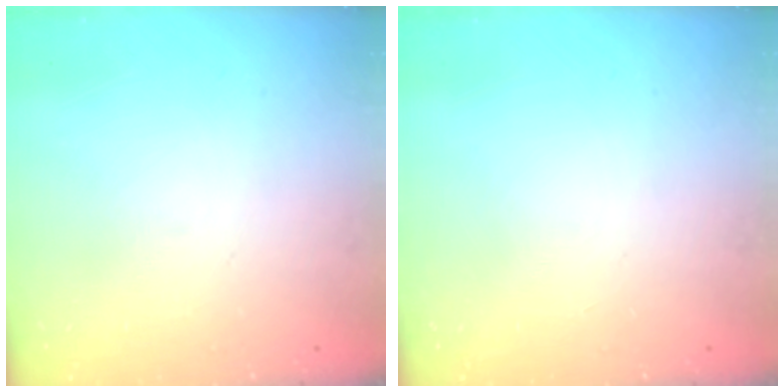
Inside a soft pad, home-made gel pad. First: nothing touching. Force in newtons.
{"total": 0.0}